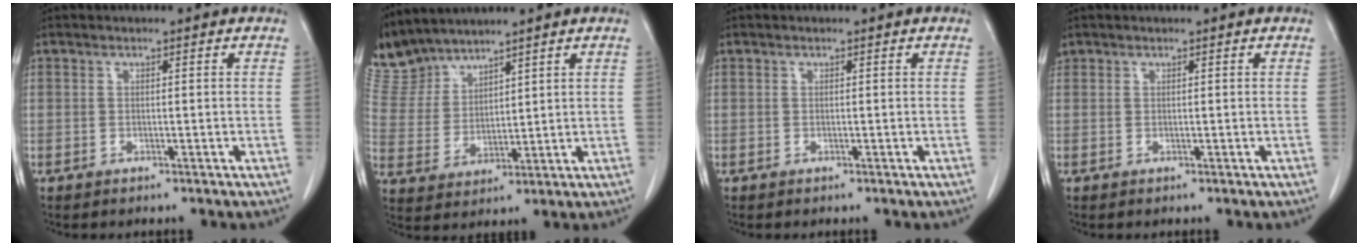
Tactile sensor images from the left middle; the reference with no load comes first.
{"total": 7.2, "force": [7.1, 1.1, 0.0], "torque": [-0.019, 0.011, 0.165]}
{"total": 0.0}
{"total": 0.6, "force": [0.4, 0.4, -0.2], "torque": [0.004, 0.012, 0.009]}